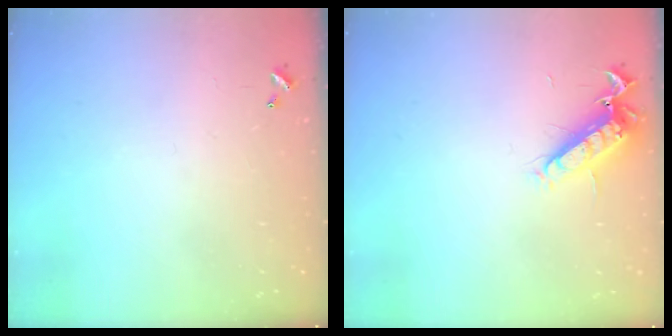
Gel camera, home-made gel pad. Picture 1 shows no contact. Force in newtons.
{"total": 12.7, "press": 12.6, "slide": 1.2}